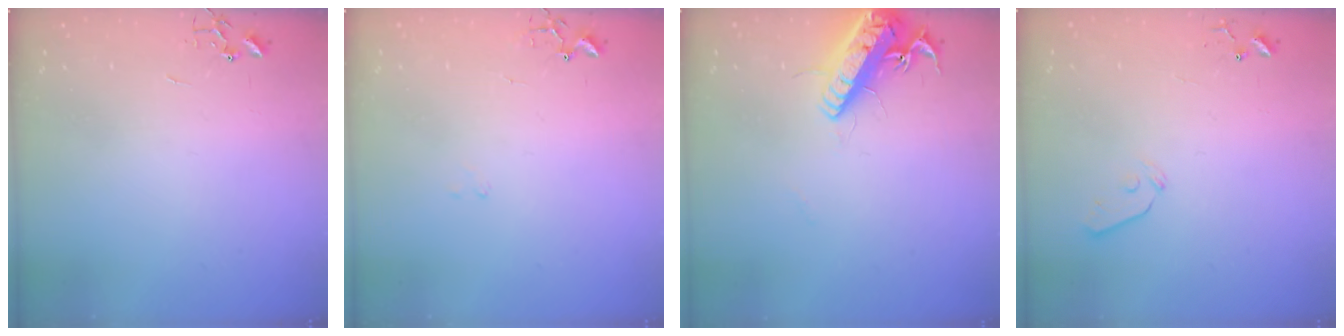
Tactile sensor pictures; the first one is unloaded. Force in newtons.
{"total": 8.6, "press": 8.5, "slide": 0.7}
{"total": 16.5, "press": 16.2, "slide": 3.1}
{"total": 4.4, "press": 4.3, "slide": 0.6}